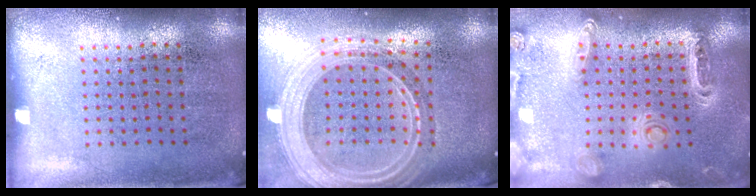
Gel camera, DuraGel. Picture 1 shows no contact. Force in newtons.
{"total": 2.7, "press": 2.3, "slide": 1.4}
{"total": 1.3, "press": 1.3, "slide": 0.2}